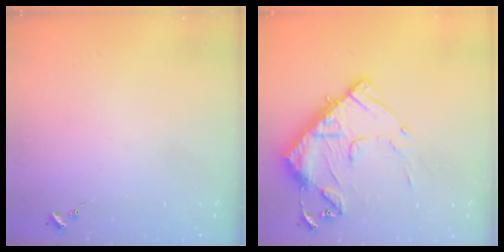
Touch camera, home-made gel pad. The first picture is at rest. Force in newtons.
{"total": 14.8, "press": 14.7, "slide": 1.5}